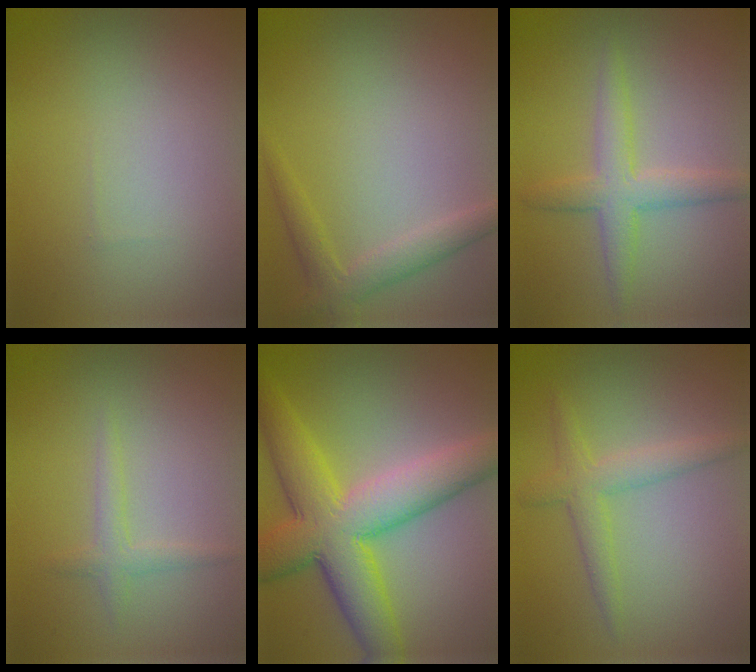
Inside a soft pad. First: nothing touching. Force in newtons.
{"total": 2.4, "press": 2.4, "slide": 0.2}
{"total": 3.3, "press": 3.3, "slide": 0.1}
{"total": 1.4, "press": 1.4, "slide": 0.1}
{"total": 9.8, "press": 9.8, "slide": 0.3}
{"total": 2.7, "press": 2.7, "slide": 0.2}